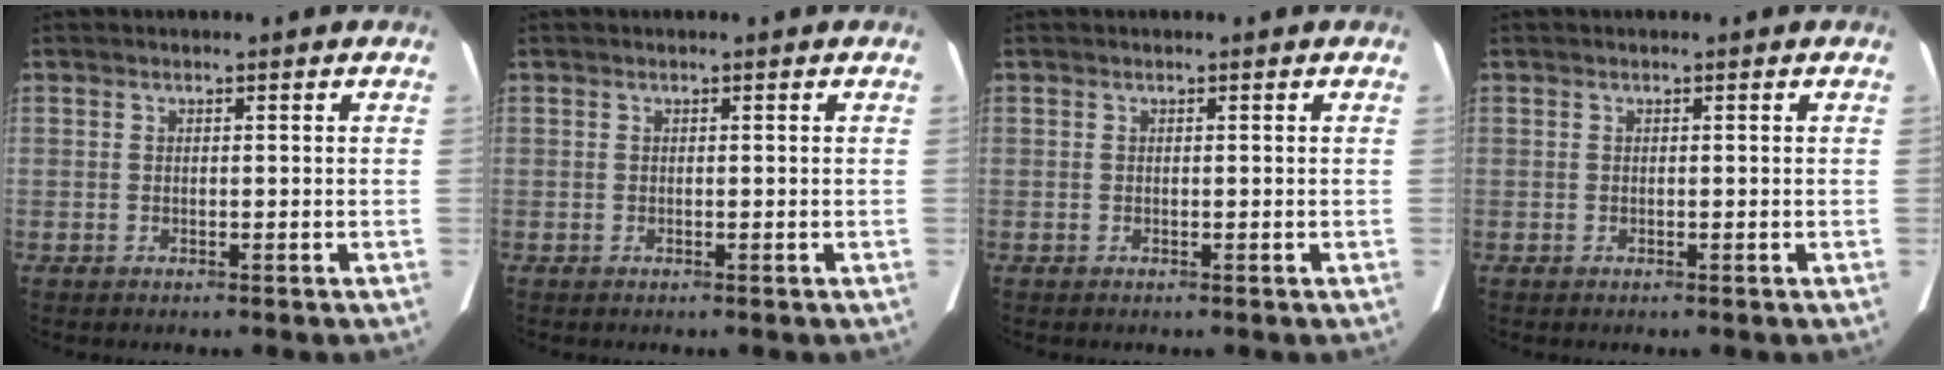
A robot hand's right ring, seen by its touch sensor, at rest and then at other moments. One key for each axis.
{"total": 0.0}
{"total": 0.0}
{"total": 0.0}